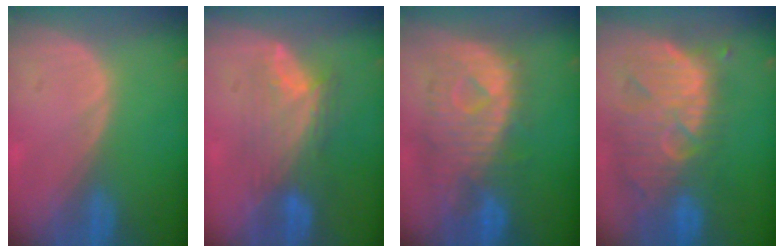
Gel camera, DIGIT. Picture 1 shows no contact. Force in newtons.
{"total": 7.4, "press": 7.1, "slide": 1.9}
{"total": 10.6, "press": 9.5, "slide": 4.7}
{"total": 13.2, "press": 11.4, "slide": 6.6}